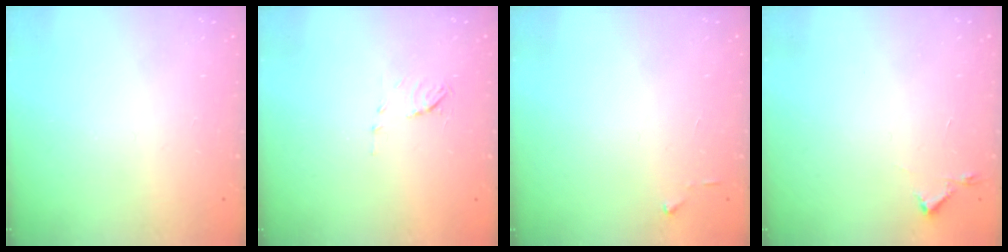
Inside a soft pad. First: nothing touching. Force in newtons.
{"total": 5.3, "press": 5.3, "slide": 0.6}
{"total": 3.0, "press": 2.9, "slide": 0.4}
{"total": 2.7, "press": 2.6, "slide": 0.4}